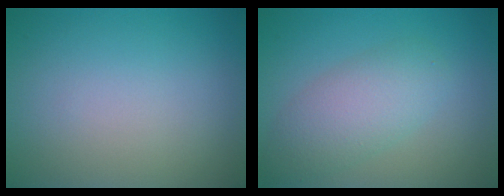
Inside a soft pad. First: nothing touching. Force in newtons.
{"total": 4.3, "press": 4.3, "slide": 0.1}